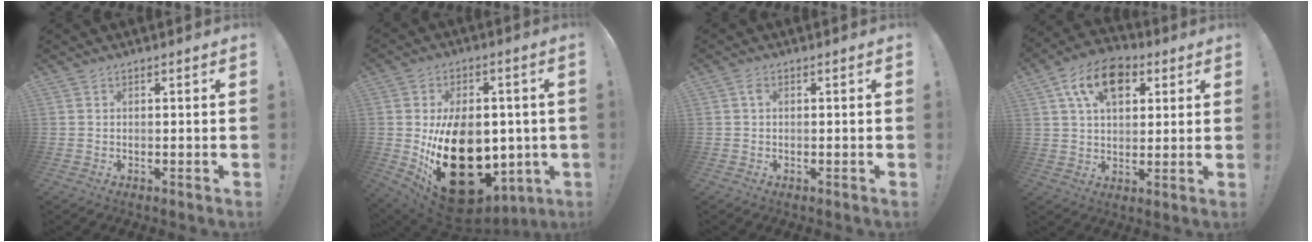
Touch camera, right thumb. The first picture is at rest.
{"total": 26.2, "force": [-3.4, 17.9, 18.9], "torque": [-0.287, -0.001, -0.020]}
{"total": 1.1, "force": [0.1, 0.7, 0.9], "torque": [-0.016, 0.003, -0.001]}
{"total": 14.1, "force": [5.8, 9.5, 8.6], "torque": [-0.133, -0.007, 0.109]}